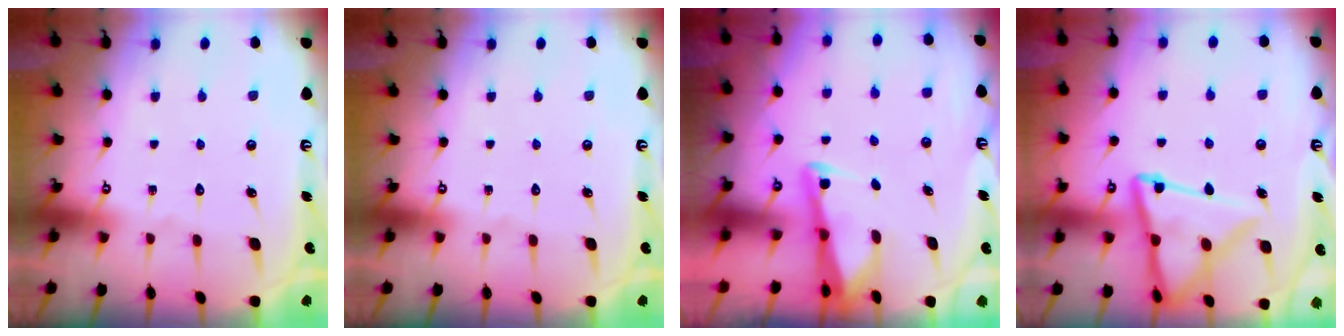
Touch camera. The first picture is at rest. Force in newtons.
{"total": 0.0}
{"total": 2.8, "press": 2.8, "slide": 0.2}
{"total": 15.4, "press": 15.3, "slide": 1.6}